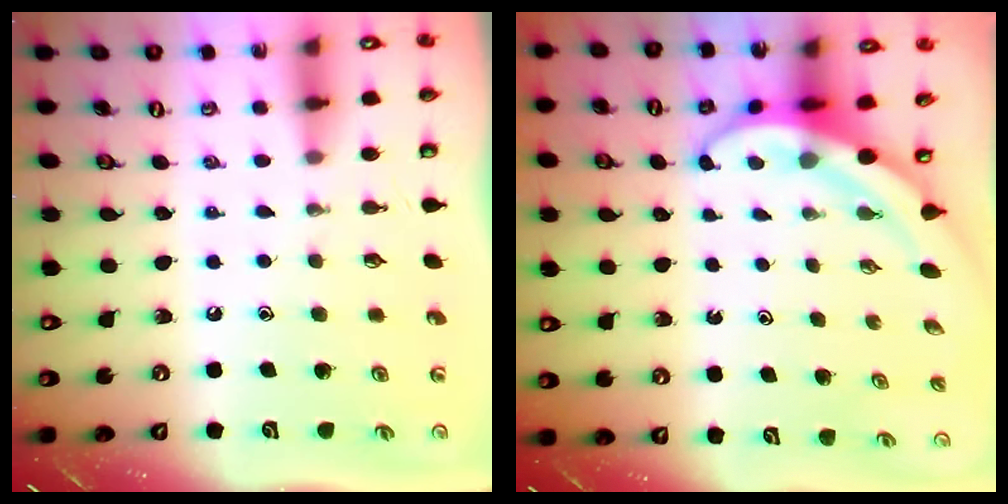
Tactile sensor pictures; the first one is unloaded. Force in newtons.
{"total": 5.2, "press": 5.1, "slide": 1.3}